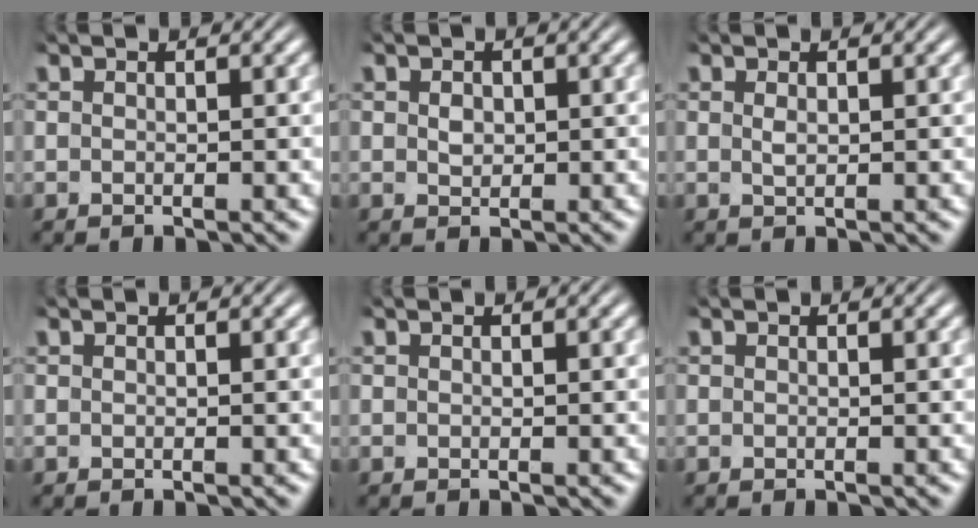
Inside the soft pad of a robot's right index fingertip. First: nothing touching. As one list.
[{"total": 0.7, "force": [0.1, 0.4, 0.5], "torque": [-0.010, -0.006, 0.008]}, {"total": 0.6, "force": [0.1, -0.2, 0.6], "torque": [-0.014, -0.009, 0.011]}, {"total": 0.0}, {"total": 0.0}, {"total": 0.0}]